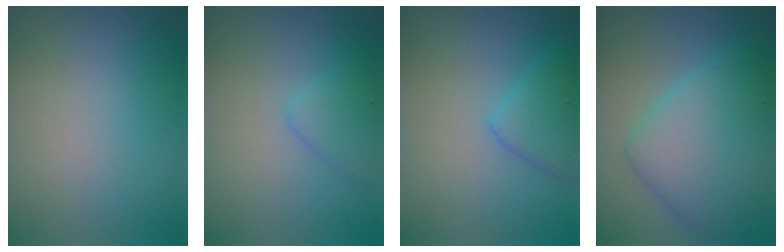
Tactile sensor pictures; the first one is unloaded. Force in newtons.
{"total": 1.9, "press": 1.9, "slide": 0.0}
{"total": 2.8, "press": 2.8, "slide": 0.2}
{"total": 7.5, "press": 7.5, "slide": 0.2}